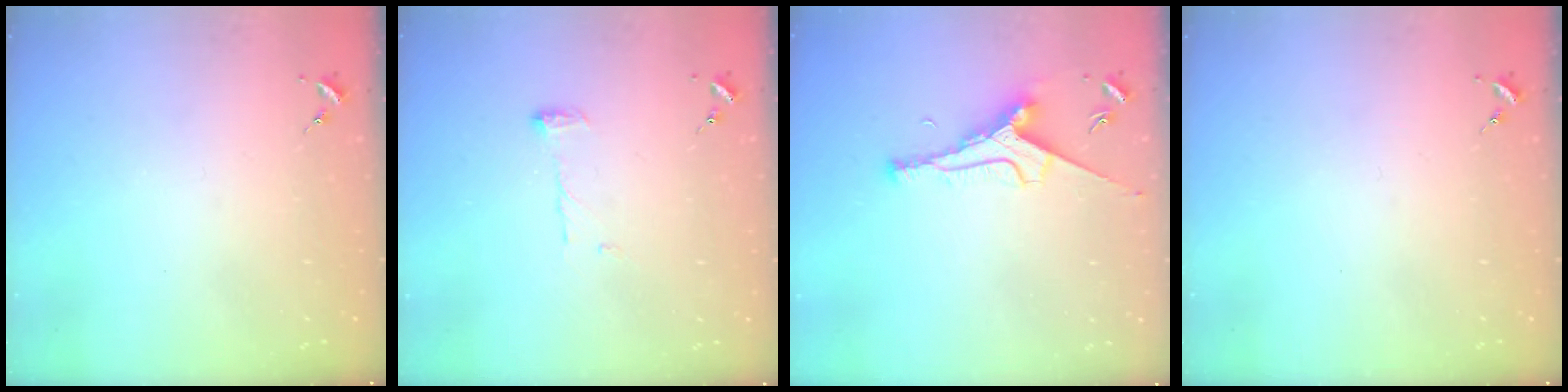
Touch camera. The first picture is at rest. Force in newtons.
{"total": 6.3, "press": 6.3, "slide": 0.6}
{"total": 8.4, "press": 8.4, "slide": 0.9}
{"total": 0.0}